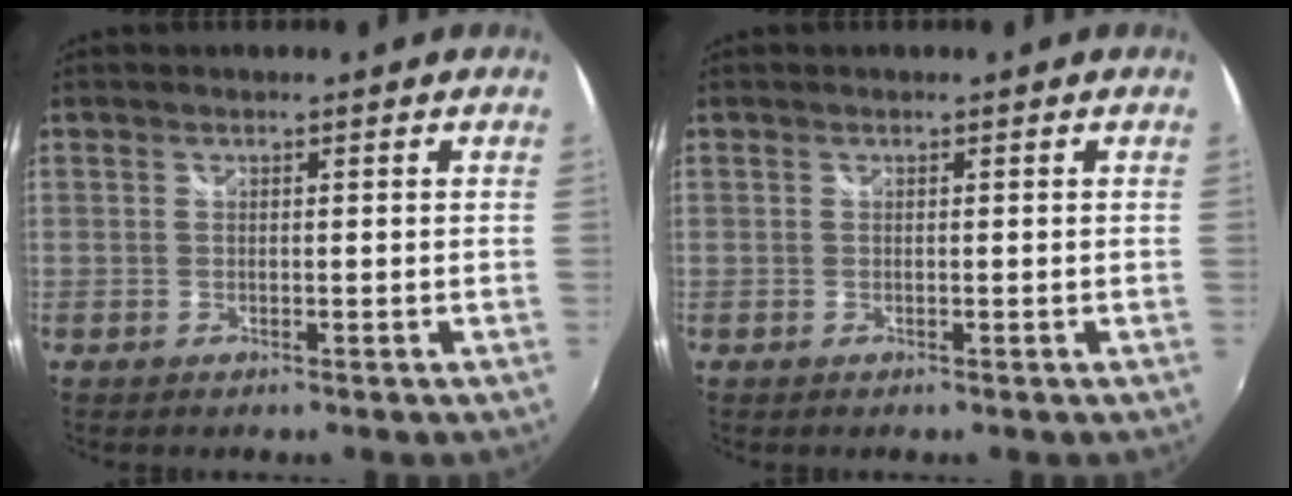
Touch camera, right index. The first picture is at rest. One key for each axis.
{"total": 0.0}